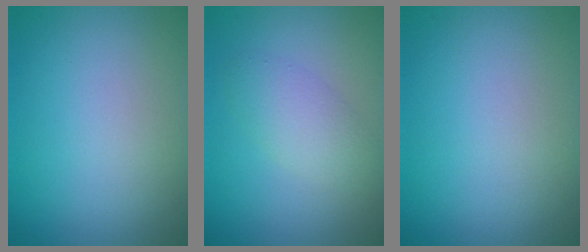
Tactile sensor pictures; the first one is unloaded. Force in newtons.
{"total": 2.5, "press": 2.5, "slide": 0.2}
{"total": 0.0}